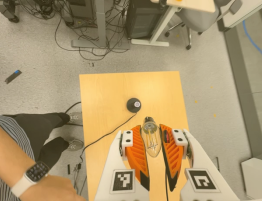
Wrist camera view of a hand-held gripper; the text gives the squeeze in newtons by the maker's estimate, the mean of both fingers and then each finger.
{"total": 21.2, "left": 25.5, "right": 16.8}